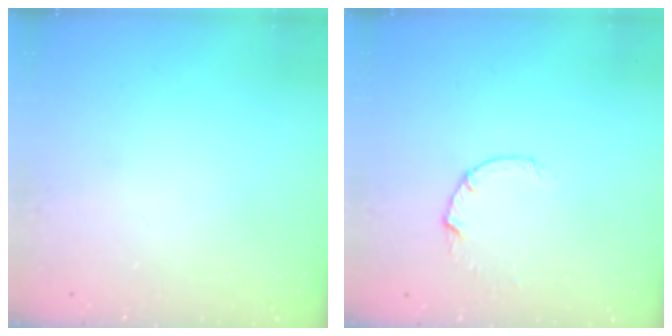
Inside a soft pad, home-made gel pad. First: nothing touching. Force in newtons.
{"total": 2.6, "press": 2.6, "slide": 0.4}